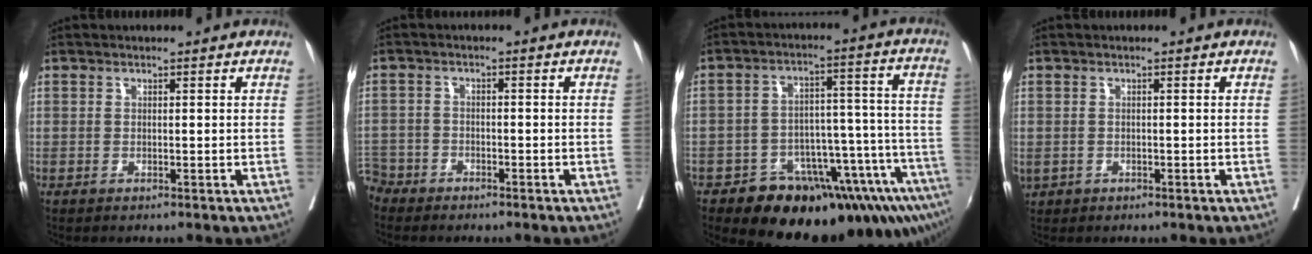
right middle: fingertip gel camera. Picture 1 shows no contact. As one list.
[{"total": 4.6, "force": [-3.8, 2.5, -0.6], "torque": [0.010, 0.002, -0.080]}, {"total": 19.2, "force": [-14.1, 5.1, 12.0], "torque": [-0.073, 0.051, -0.194]}, {"total": 2.4, "force": [-0.9, 1.9, 1.1], "torque": [-0.031, 0.001, -0.008]}]